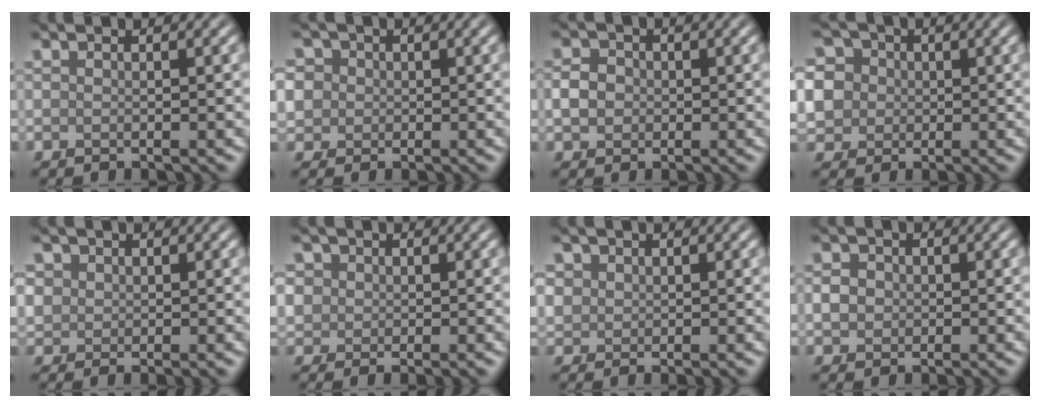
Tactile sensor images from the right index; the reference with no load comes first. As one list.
[{"total": 4.2, "force": [0.9, 3.8, 1.6], "torque": [-0.040, 0.027, -0.002]}, {"total": 2.2, "force": [-0.2, 1.9, 1.0], "torque": [-0.018, 0.002, -0.010]}, {"total": 6.6, "force": [0.6, 6.0, 2.7], "torque": [-0.069, 0.030, -0.009]}, {"total": 1.9, "force": [0.6, 1.7, 0.7], "torque": [-0.013, 0.001, 0.008]}, {"total": 2.6, "force": [0.4, 2.3, 1.1], "torque": [-0.024, 0.001, 0.005]}, {"total": 1.5, "force": [0.6, 1.3, 0.4], "torque": [-0.007, 0.001, 0.010]}, {"total": 1.6, "force": [-0.1, 1.4, 0.7], "torque": [-0.011, -0.001, -0.005]}]